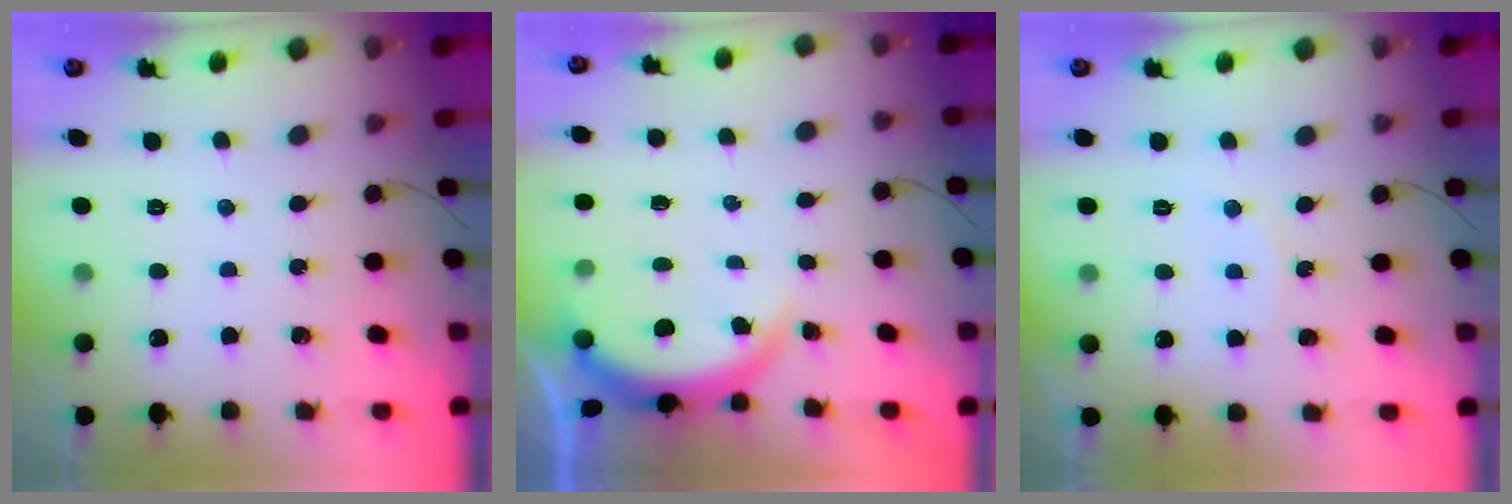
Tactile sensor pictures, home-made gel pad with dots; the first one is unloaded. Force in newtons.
{"total": 4.0, "press": 3.7, "slide": 1.5}
{"total": 5.4, "press": 5.4, "slide": 0.6}